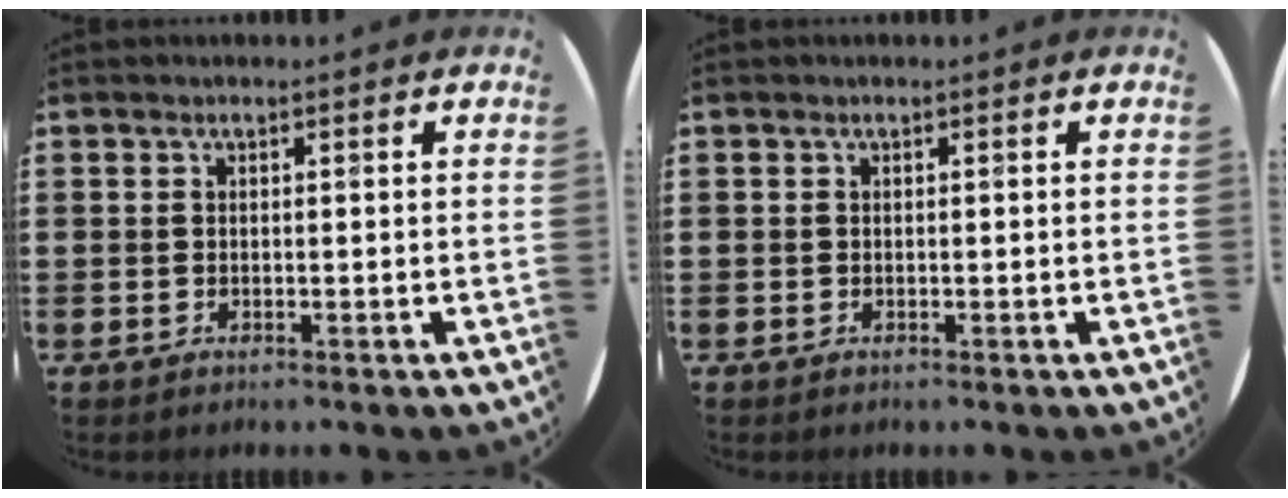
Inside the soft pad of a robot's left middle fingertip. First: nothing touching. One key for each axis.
{"total": 0.0}